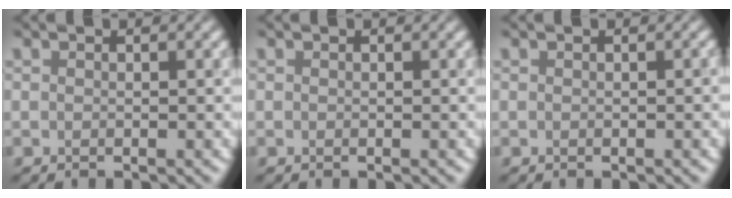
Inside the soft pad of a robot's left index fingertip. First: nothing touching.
{"total": 0.0}
{"total": 0.0}